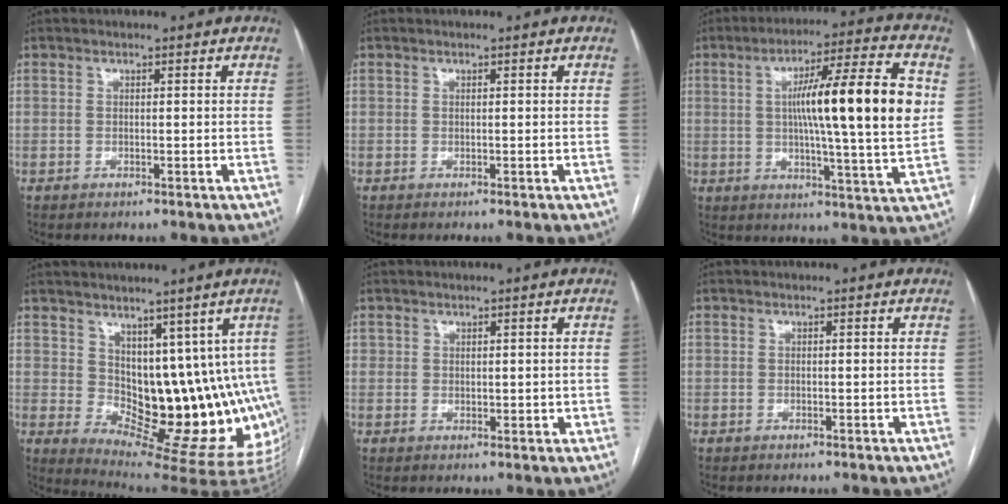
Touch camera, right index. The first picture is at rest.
{"total": 0.0}
{"total": 17.9, "force": [2.7, 0.4, 17.7], "torque": [-0.273, 0.009, 0.030]}
{"total": 13.1, "force": [3.7, 6.8, 10.6], "torque": [-0.131, -0.004, 0.072]}
{"total": 1.7, "force": [0.6, 1.4, 0.6], "torque": [-0.005, -0.003, 0.011]}
{"total": 0.0}